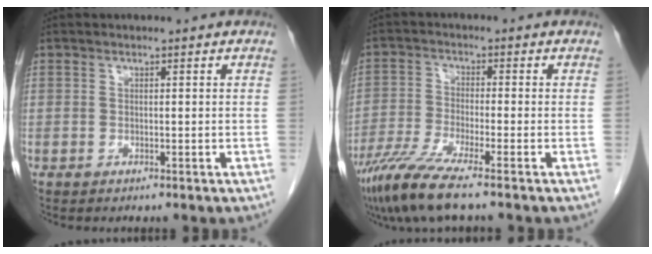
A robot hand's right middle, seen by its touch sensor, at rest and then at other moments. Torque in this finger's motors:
{"motor_torque": [1.26, -0.88, 0.51, 0.15]}